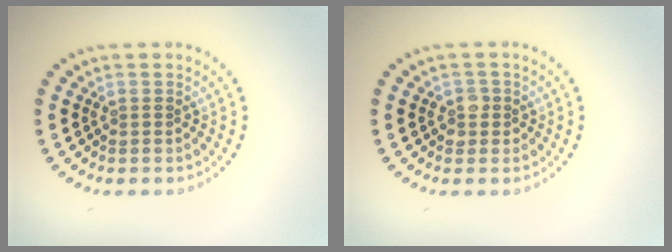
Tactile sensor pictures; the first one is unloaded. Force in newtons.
{"total": 1.4, "press": 1.3, "slide": 0.6}